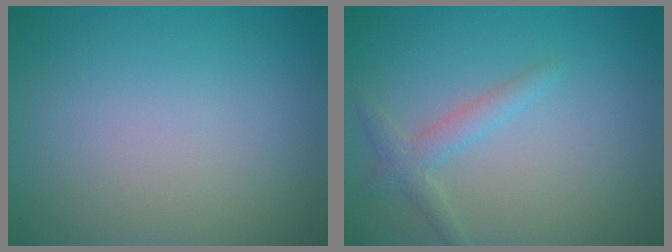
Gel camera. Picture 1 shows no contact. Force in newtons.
{"total": 1.9, "press": 1.9, "slide": 0.1}